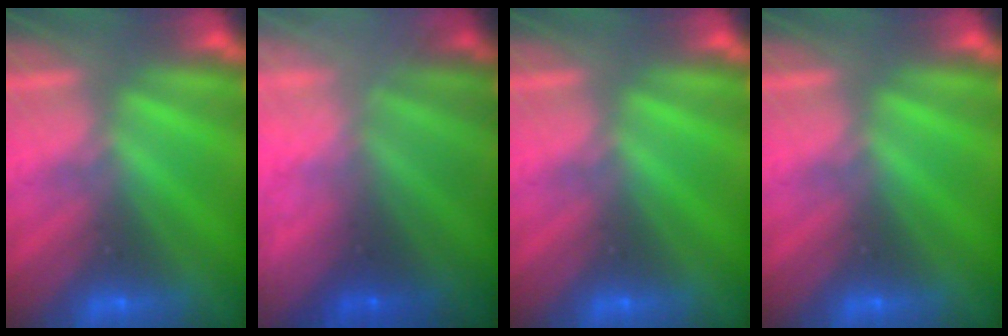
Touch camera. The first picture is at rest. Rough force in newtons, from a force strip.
{"total": 5.6}
{"total": 0.0}
{"total": 0.0}